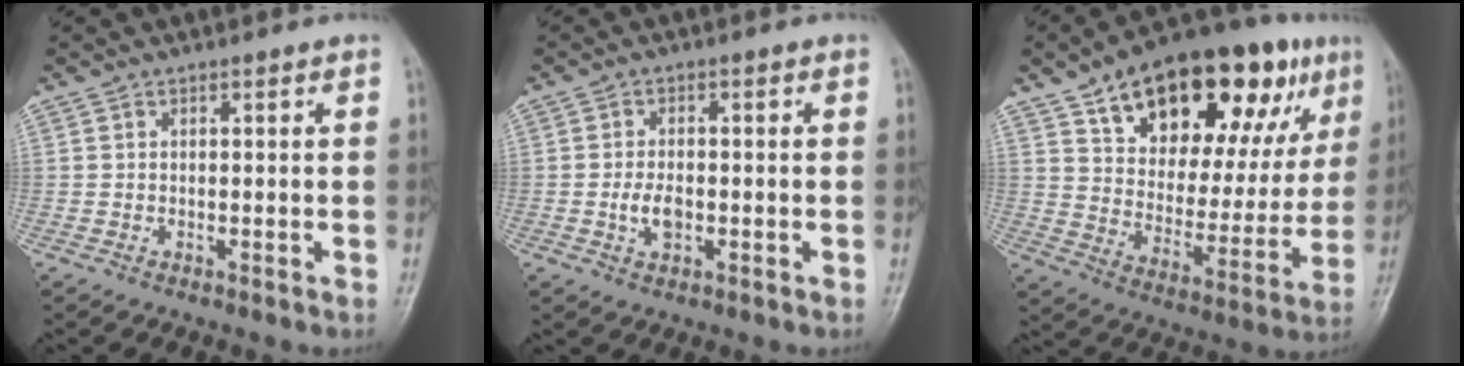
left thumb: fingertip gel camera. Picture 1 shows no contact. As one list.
[{"total": 3.8, "force": [-0.8, 2.3, 3.0], "torque": [-0.053, 0.003, -0.016]}, {"total": 28.5, "force": [15.0, 13.5, 20.1], "torque": [-0.259, -0.011, 0.234]}]